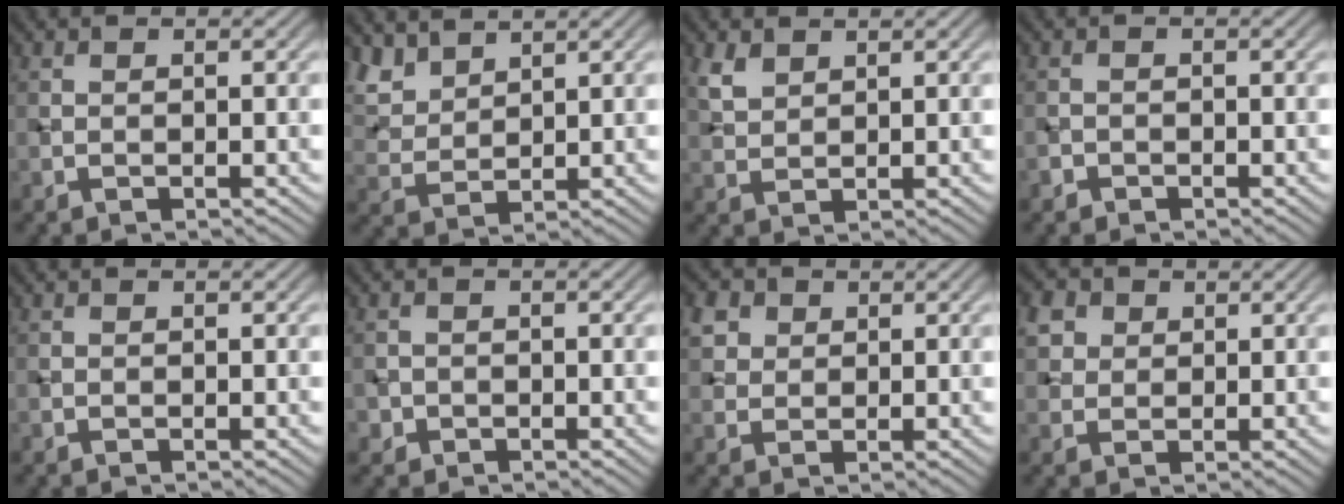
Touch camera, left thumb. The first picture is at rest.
{"total": 5.3, "force": [4.2, 2.4, 2.3], "torque": [-0.069, 0.003, 0.096]}
{"total": 2.8, "force": [1.9, 1.5, 1.5], "torque": [-0.042, 0.001, 0.044]}
{"total": 1.0, "force": [-0.7, 0.7, 0.1], "torque": [0.001, -0.001, -0.015]}
{"total": 0.0}
{"total": 1.3, "force": [-0.6, 1.2, 0.1], "torque": [0.004, -0.004, -0.014]}
{"total": 3.8, "force": [1.8, 3.0, 1.5], "torque": [-0.052, 0.001, 0.041]}
{"total": 4.6, "force": [2.1, 3.6, 2.0], "torque": [-0.069, 0.009, 0.044]}